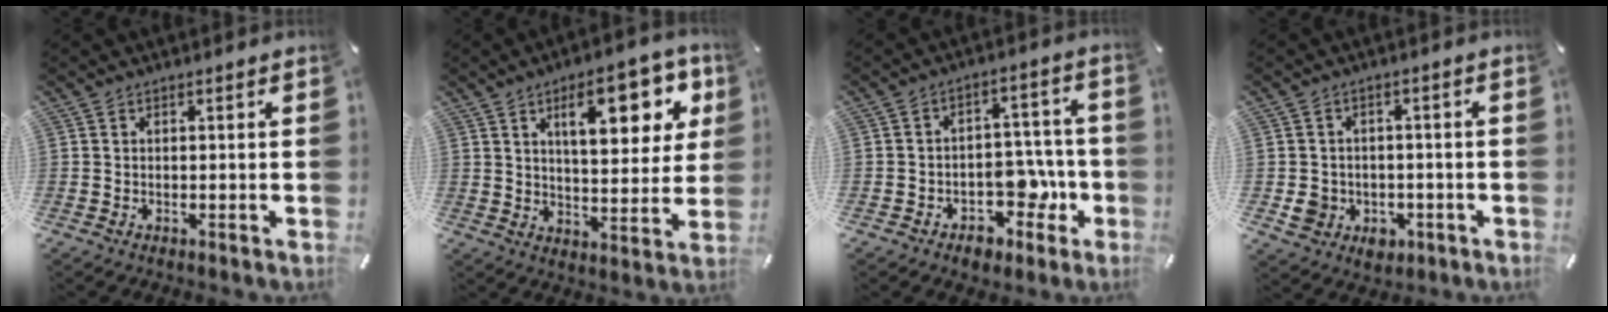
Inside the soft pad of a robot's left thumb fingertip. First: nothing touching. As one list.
[{"total": 16.8, "force": [7.5, 7.4, 13.0], "torque": [-0.181, -0.018, 0.117]}, {"total": 10.4, "force": [-3.8, 7.9, 5.6], "torque": [-0.072, 0.022, -0.057]}, {"total": 5.7, "force": [-1.1, 5.4, 1.6], "torque": [-0.031, 0.005, -0.019]}]